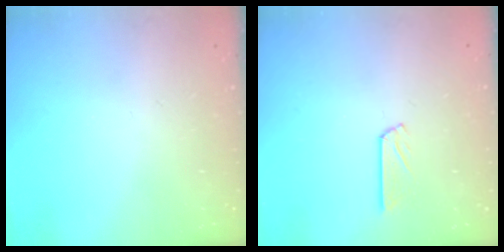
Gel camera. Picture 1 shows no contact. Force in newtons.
{"total": 5.2, "press": 5.2, "slide": 0.3}